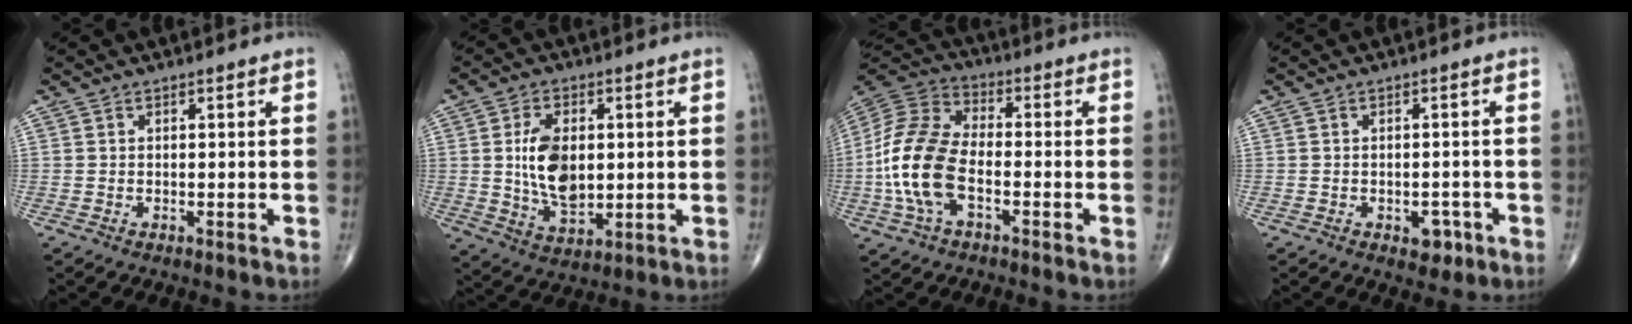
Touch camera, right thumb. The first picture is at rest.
{"total": 11.1, "force": [1.0, 6.7, 8.9], "torque": [-0.146, -0.014, 0.027]}
{"total": 15.2, "force": [-3.5, 8.2, 12.3], "torque": [-0.262, 0.030, -0.073]}
{"total": 3.3, "force": [-1.5, 2.1, 2.0], "torque": [-0.008, 0.008, -0.016]}